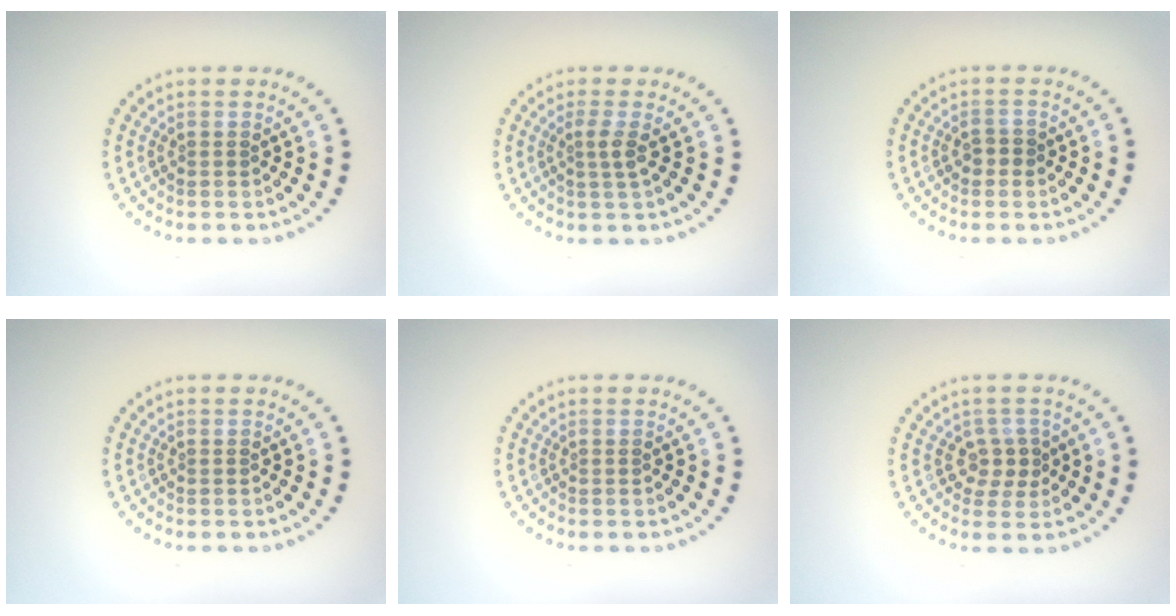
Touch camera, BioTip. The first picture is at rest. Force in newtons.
{"total": 1.5, "press": 1.0, "slide": 1.1}
{"total": 1.1, "press": 1.0, "slide": 0.4}
{"total": 0.0}
{"total": 0.0}
{"total": 2.1, "press": 1.9, "slide": 1.0}